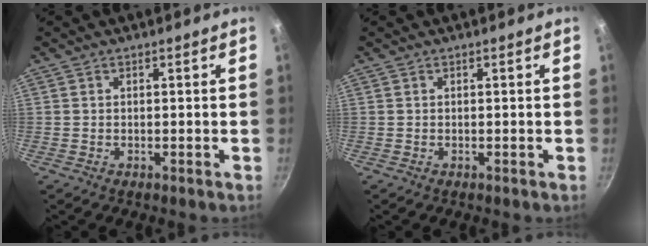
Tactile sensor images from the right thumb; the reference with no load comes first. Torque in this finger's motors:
{"motor_torque": [0.00, 0.00, 0.00, 0.00, 0.00]}